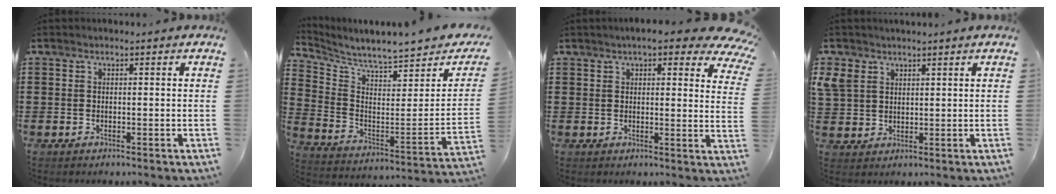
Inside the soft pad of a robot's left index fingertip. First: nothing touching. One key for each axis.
{"total": 5.4, "fx": 5.0, "fy": -0.5, "fz": 2.1, "tx": -0.069, "ty": -0.060, "tz": 0.080}
{"total": 5.8, "fx": 4.5, "fy": 0.9, "fz": 3.4, "tx": -0.064, "ty": -0.012, "tz": 0.078}
{"total": 3.9, "fx": 2.6, "fy": 2.8, "fz": 1.0, "tx": -0.036, "ty": 0.011, "tz": 0.049}